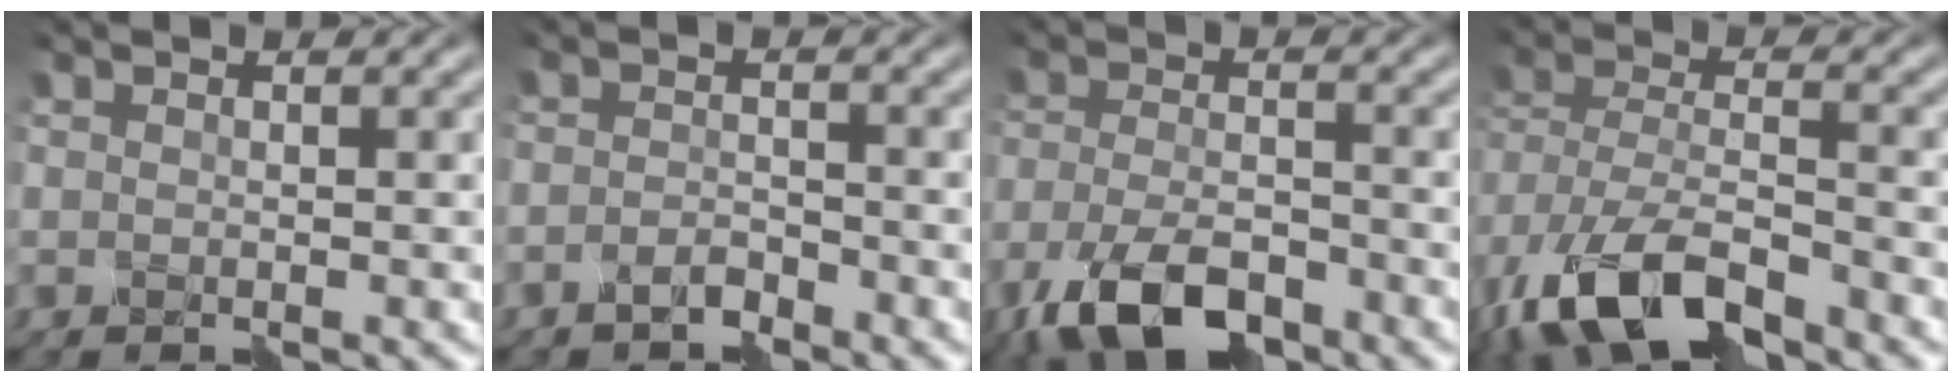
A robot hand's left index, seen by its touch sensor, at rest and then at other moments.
{"total": 1.4, "force": [-1.2, 0.4, 0.6], "torque": [-0.014, 0.005, -0.026]}
{"total": 7.3, "force": [-4.6, 3.1, 4.7], "torque": [-0.102, -0.010, -0.094]}
{"total": 10.9, "force": [-6.9, 4.5, 7.1], "torque": [-0.162, -0.019, -0.137]}